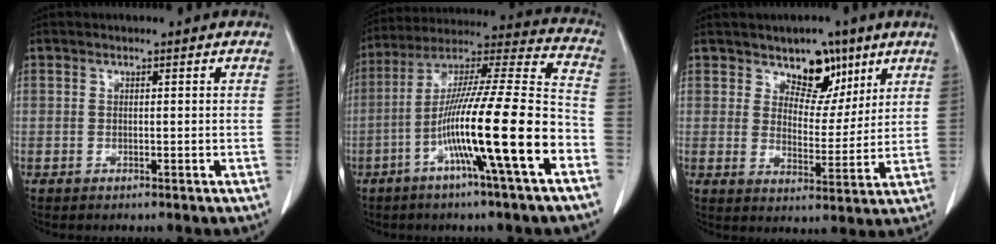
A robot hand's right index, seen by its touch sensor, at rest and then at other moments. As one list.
[{"total": 20.2, "force": [-7.5, -0.1, 18.8], "torque": [-0.324, -0.009, -0.139]}, {"total": 7.4, "force": [4.8, 4.4, 3.6], "torque": [-0.042, -0.002, 0.079]}]